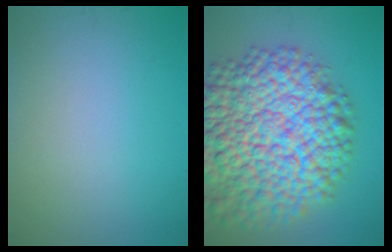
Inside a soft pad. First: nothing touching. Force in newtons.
{"total": 15.6, "press": 15.6, "slide": 0.7}